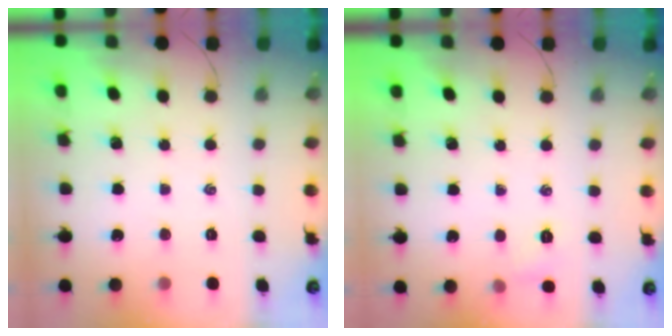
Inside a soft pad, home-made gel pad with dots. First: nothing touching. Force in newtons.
{"total": 4.6, "press": 4.5, "slide": 1.3}